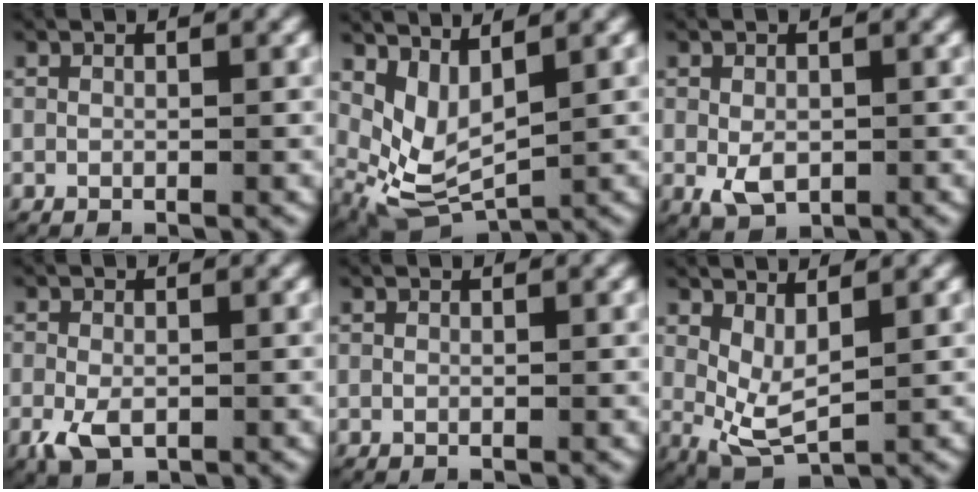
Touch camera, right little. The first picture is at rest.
{"total": 7.4, "force": [0.0, 5.4, 5.1], "torque": [-0.110, -0.033, 0.013]}
{"total": 2.7, "force": [-0.5, 1.7, 2.0], "torque": [-0.047, -0.015, 0.001]}
{"total": 2.8, "force": [-1.1, 1.7, 2.0], "torque": [-0.049, -0.014, -0.015]}
{"total": 0.0}
{"total": 4.2, "force": [0.4, 2.5, 3.4], "torque": [-0.063, -0.027, 0.018]}